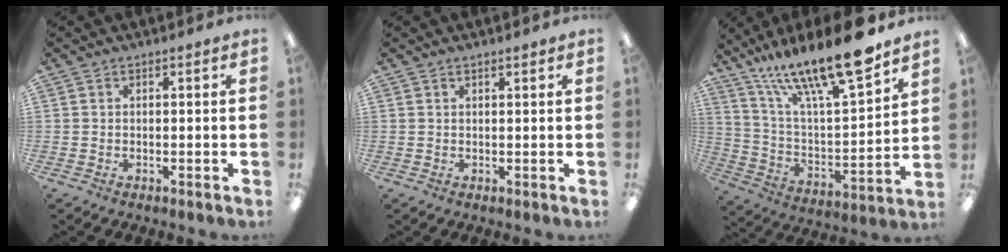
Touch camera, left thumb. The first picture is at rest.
{"total": 1.2, "force": [1.0, 0.2, 0.7], "torque": [-0.015, 0.001, 0.017]}
{"total": 22.1, "force": [17.6, 4.2, 12.8], "torque": [-0.216, -0.124, 0.292]}